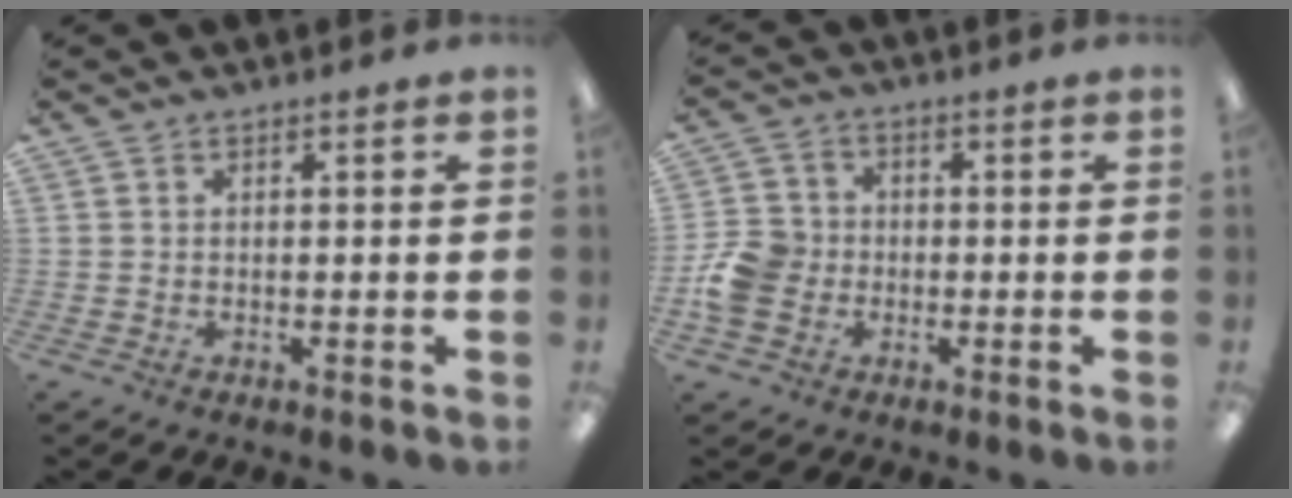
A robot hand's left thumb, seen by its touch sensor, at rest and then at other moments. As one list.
[{"total": 8.3, "force": [-1.8, 7.3, 3.7], "torque": [-0.078, 0.022, -0.030]}]